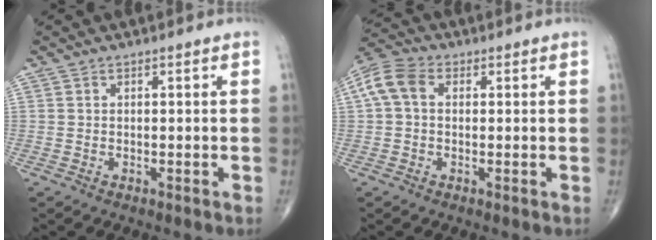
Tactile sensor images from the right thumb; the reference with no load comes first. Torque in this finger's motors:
{"motor_torque": [0.16, 0.19, 0.20, -0.08, 0.08]}